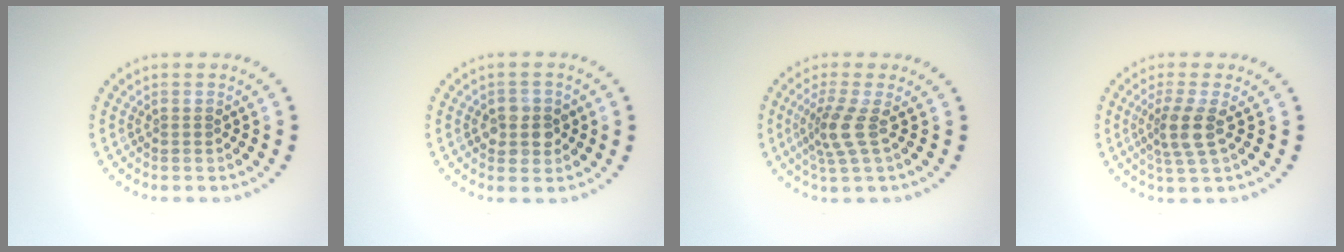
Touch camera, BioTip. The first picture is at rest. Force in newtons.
{"total": 2.7, "press": 2.5, "slide": 0.8}
{"total": 2.8, "press": 2.0, "slide": 2.0}
{"total": 2.9, "press": 2.3, "slide": 1.8}